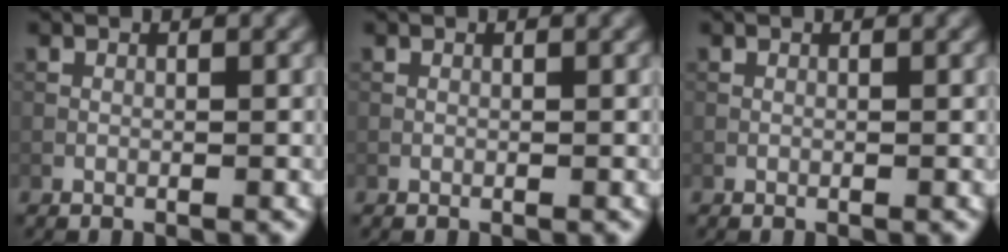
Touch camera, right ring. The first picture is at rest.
{"total": 0.0}
{"total": 0.0}